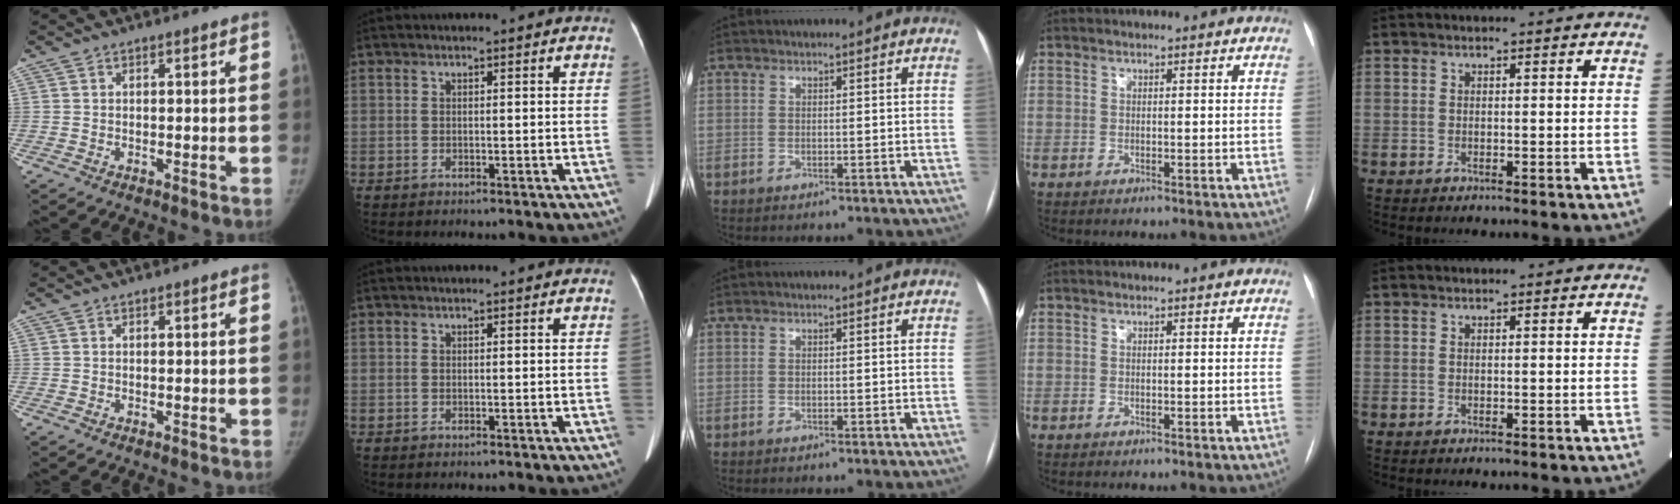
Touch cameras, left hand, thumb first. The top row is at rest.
{}